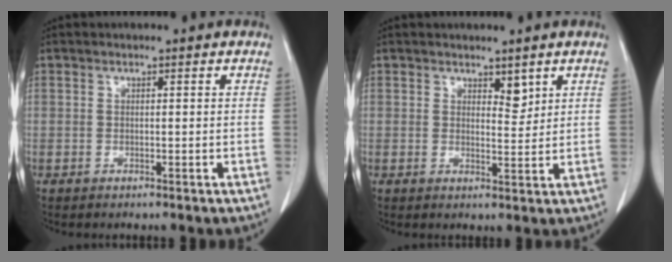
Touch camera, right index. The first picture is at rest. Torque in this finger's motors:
{"motor_torque": [-0.06, 0.22, 0.00, 0.01]}